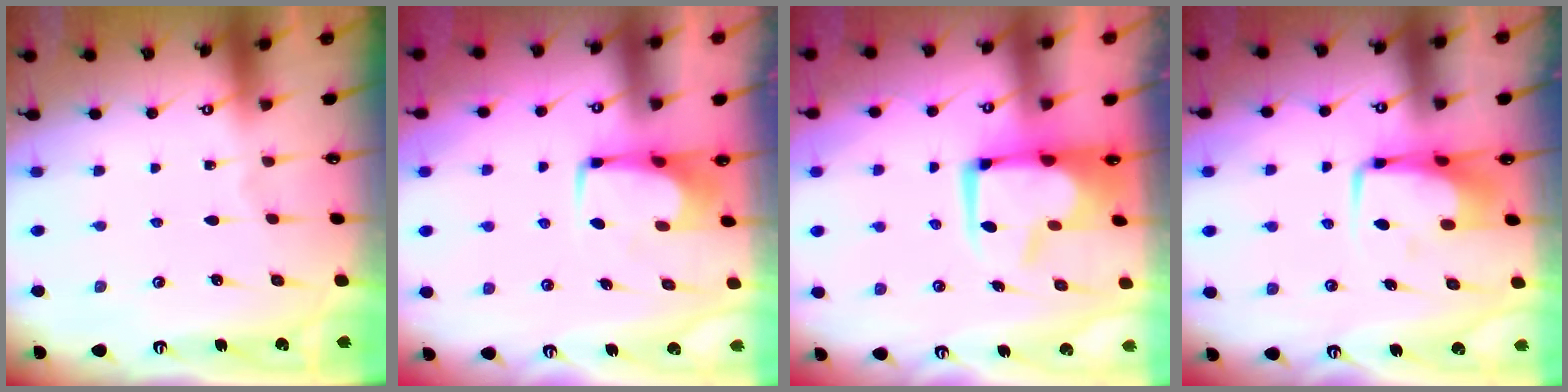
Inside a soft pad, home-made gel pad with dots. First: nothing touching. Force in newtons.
{"total": 0.0}
{"total": 8.1, "press": 8.1, "slide": 0.9}
{"total": 6.5, "press": 6.4, "slide": 1.3}